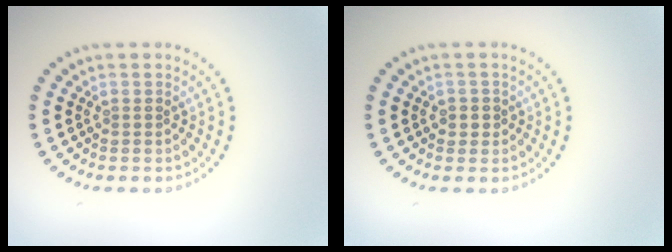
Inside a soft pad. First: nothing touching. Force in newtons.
{"total": 1.2, "press": 1.1, "slide": 0.5}